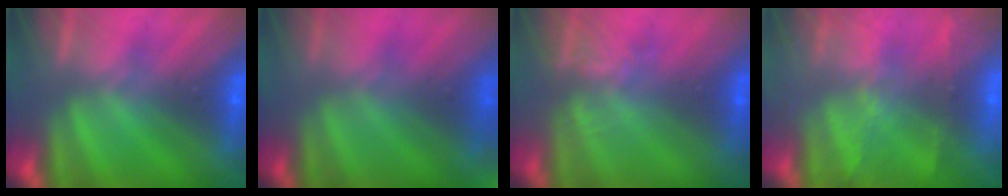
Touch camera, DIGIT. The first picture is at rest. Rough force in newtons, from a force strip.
{"total": 8.3}
{"total": 3.8}
{"total": 7.1}